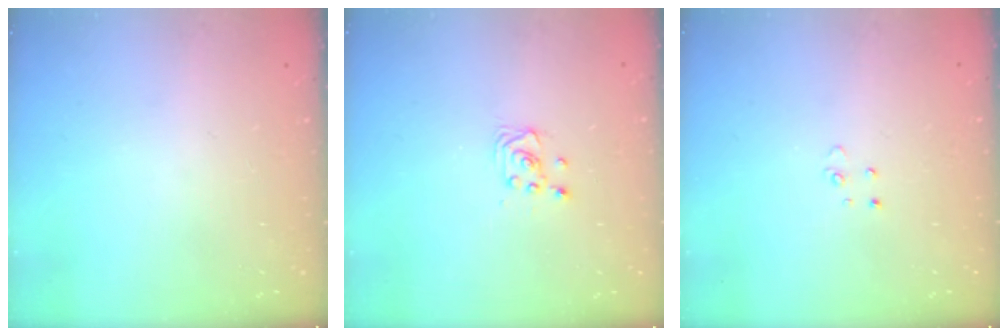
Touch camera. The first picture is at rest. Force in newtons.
{"total": 2.6, "press": 2.6, "slide": 0.2}
{"total": 2.6, "press": 2.6, "slide": 0.2}